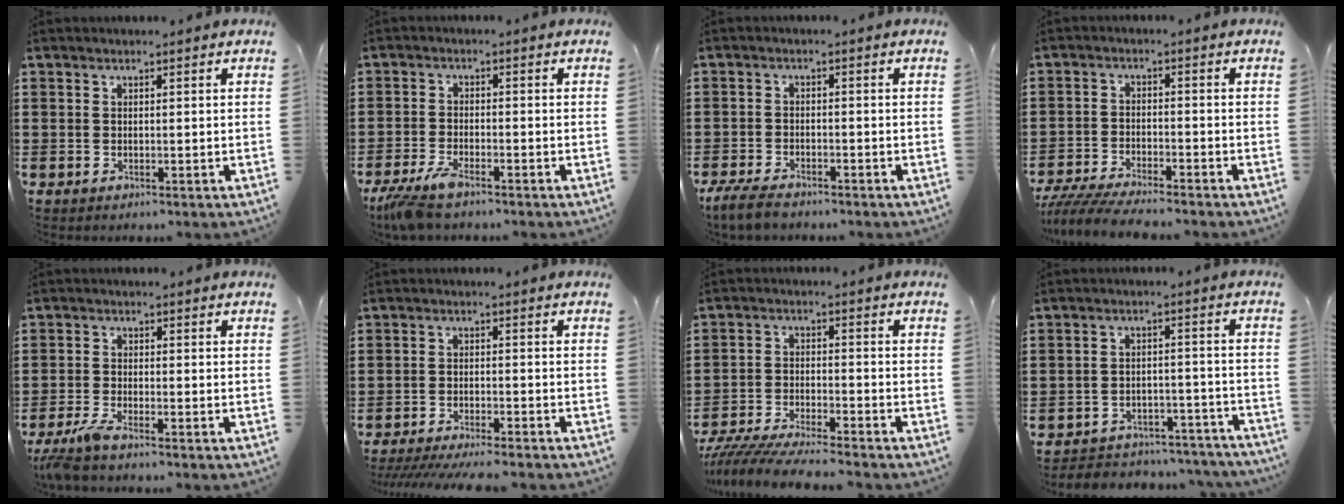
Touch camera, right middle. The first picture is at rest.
{"total": 4.3, "force": [-3.5, 0.6, 2.3], "torque": [-0.067, -0.012, -0.076]}
{"total": 3.5, "force": [-3.1, 0.9, 1.3], "torque": [-0.038, -0.001, -0.066]}
{"total": 5.3, "force": [-5.0, 0.3, 1.5], "torque": [-0.045, -0.011, -0.103]}
{"total": 3.3, "force": [-2.6, -0.1, 1.9], "torque": [-0.054, -0.014, -0.055]}
{"total": 3.9, "force": [-3.7, -0.1, 1.2], "torque": [-0.027, -0.010, -0.074]}
{"total": 6.3, "force": [-6.1, 0.1, 1.7], "torque": [-0.043, -0.008, -0.121]}
{"total": 4.2, "force": [-4.2, 0.7, 0.1], "torque": [-0.006, 0.008, -0.089]}